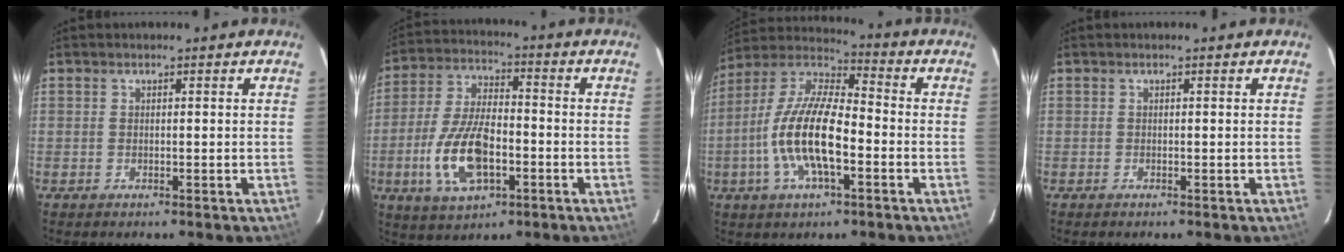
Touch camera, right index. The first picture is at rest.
{"total": 14.3, "force": [-4.5, 6.6, 11.9], "torque": [-0.250, -0.001, -0.078]}
{"total": 16.1, "force": [-4.3, 5.7, 14.5], "torque": [-0.289, 0.001, -0.087]}
{"total": 0.0}